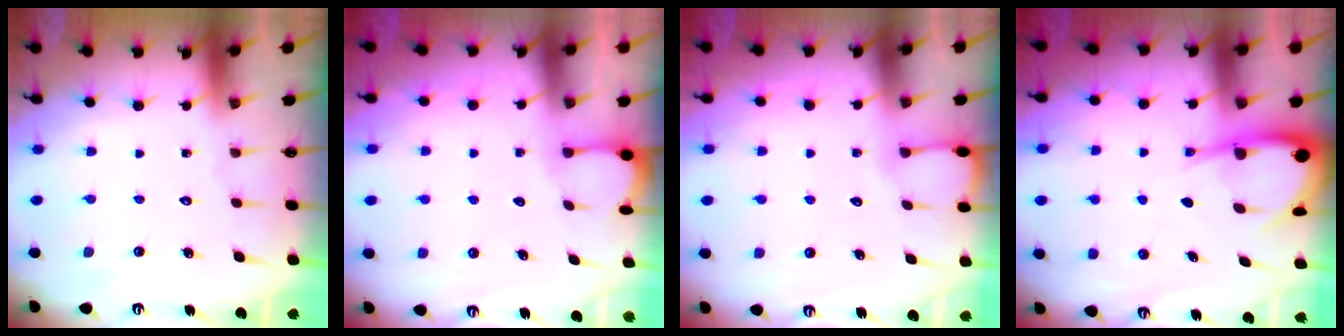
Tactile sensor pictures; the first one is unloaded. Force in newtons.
{"total": 2.1, "press": 2.1, "slide": 0.2}
{"total": 3.1, "press": 3.1, "slide": 0.3}
{"total": 7.8, "press": 7.7, "slide": 0.8}